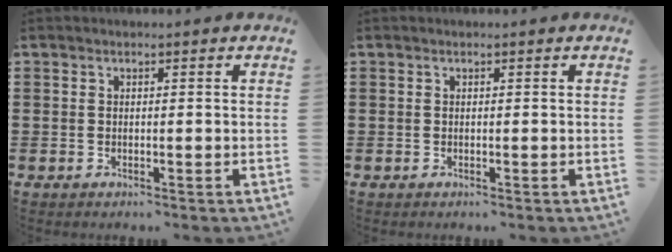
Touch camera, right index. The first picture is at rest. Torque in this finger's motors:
{"motor_torque": [0.58, 0.20, 0.00, 0.00]}